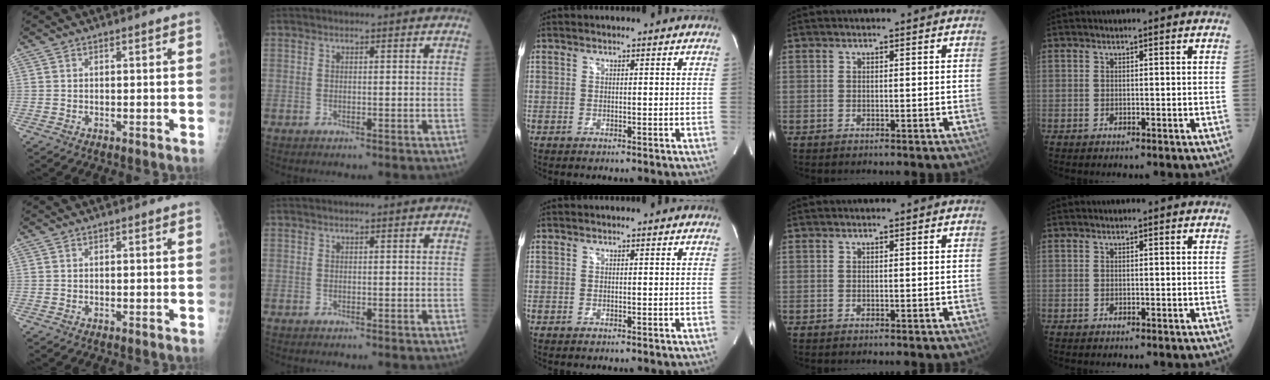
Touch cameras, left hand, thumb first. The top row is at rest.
{}